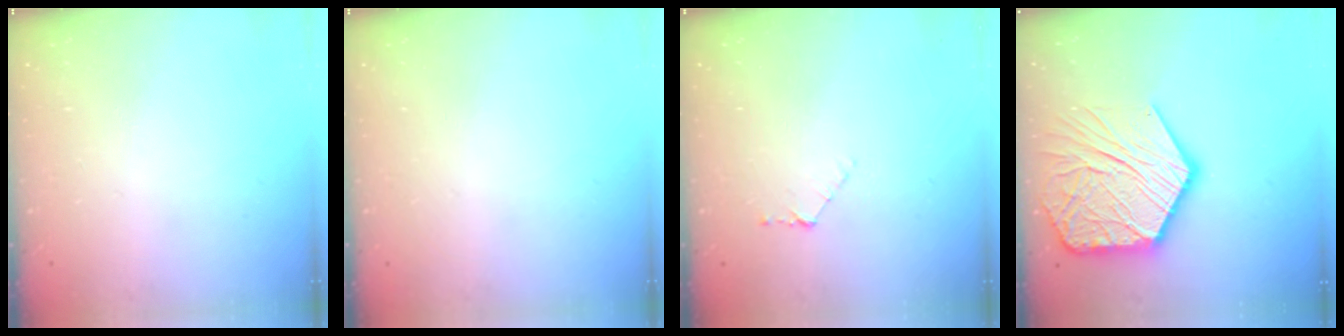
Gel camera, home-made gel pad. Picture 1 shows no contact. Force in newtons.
{"total": 0.0}
{"total": 4.3, "press": 4.3, "slide": 0.4}
{"total": 22.5, "press": 22.3, "slide": 2.3}